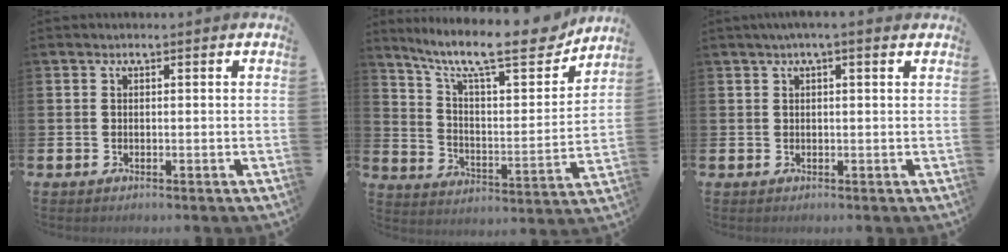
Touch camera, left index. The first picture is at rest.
{"total": 13.4, "force": [10.8, 3.2, 7.2], "torque": [-0.151, -0.066, 0.179]}
{"total": 1.8, "force": [1.2, 0.0, 1.3], "torque": [-0.017, 0.000, 0.019]}